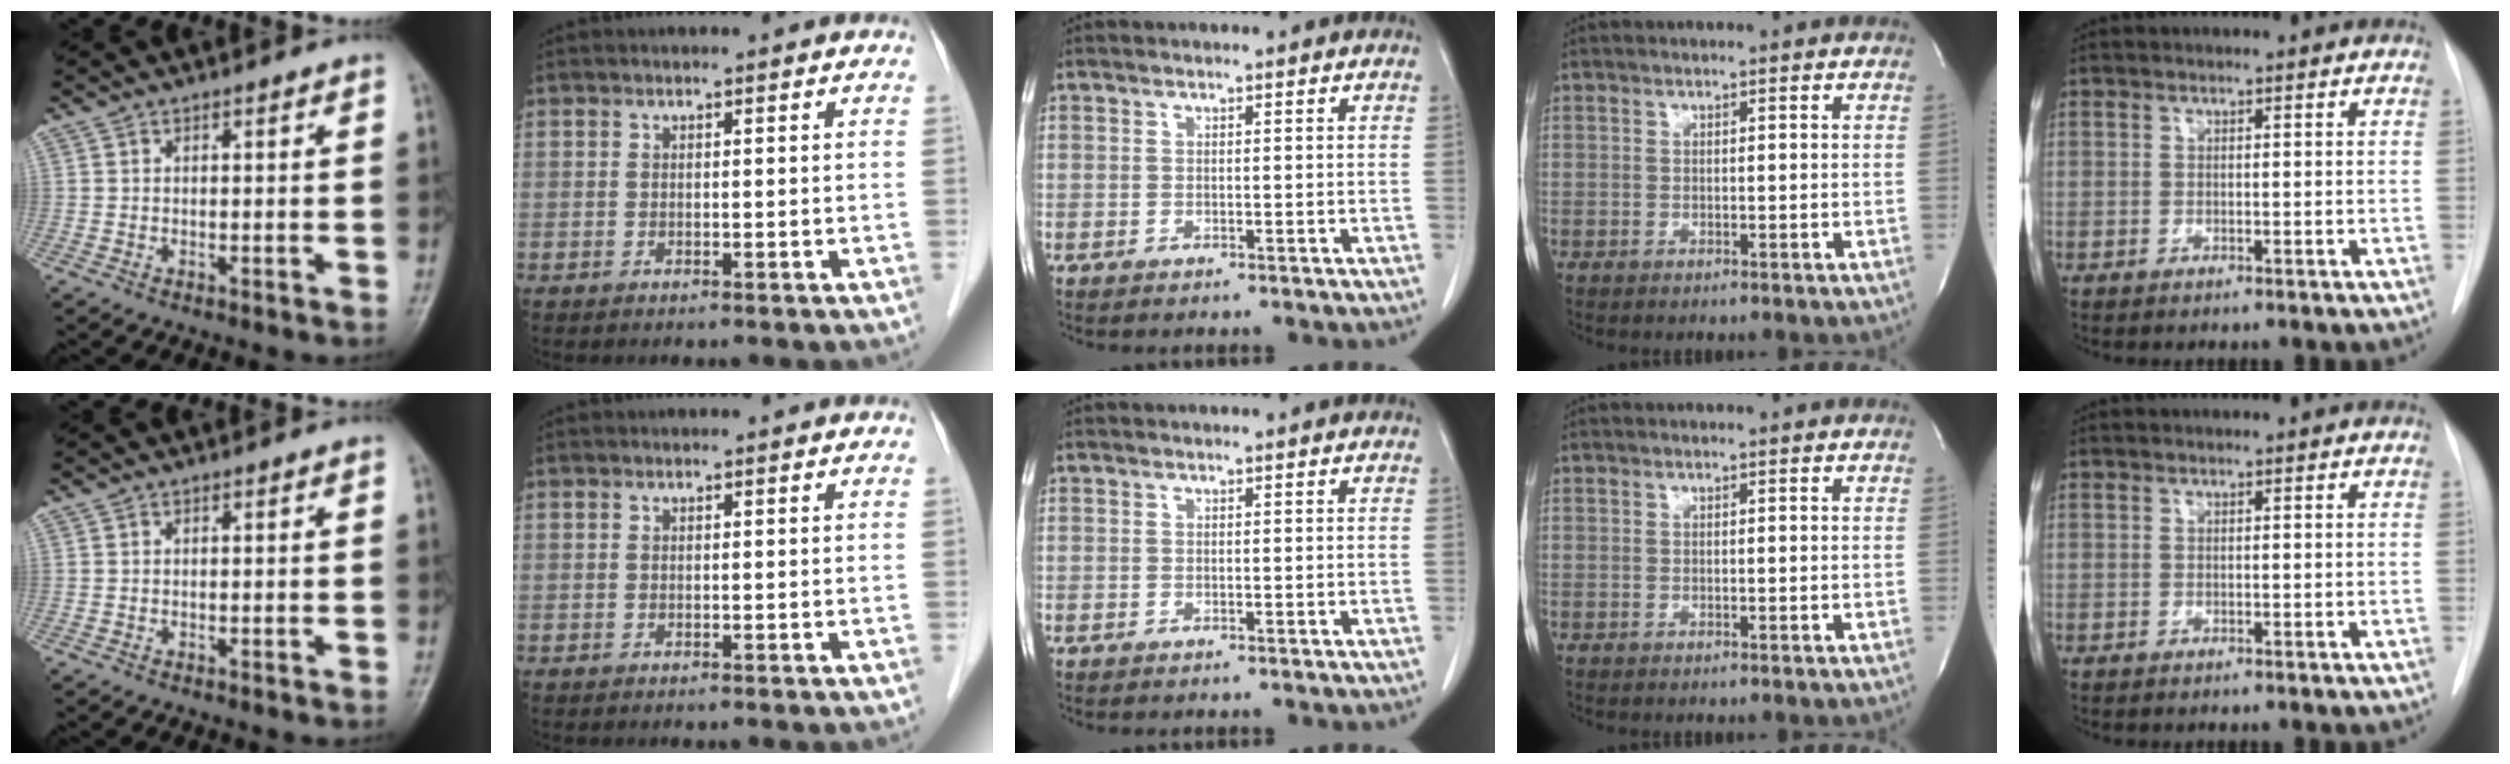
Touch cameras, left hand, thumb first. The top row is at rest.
{}